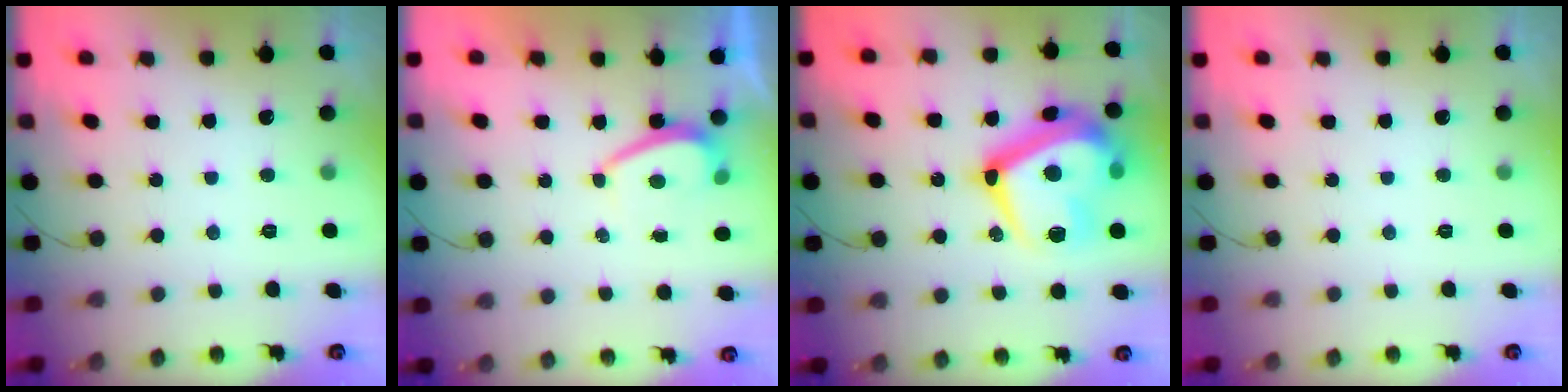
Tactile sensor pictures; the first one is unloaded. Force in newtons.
{"total": 1.2, "press": 1.1, "slide": 0.5}
{"total": 24.3, "press": 24.3, "slide": 1.5}
{"total": 0.0}